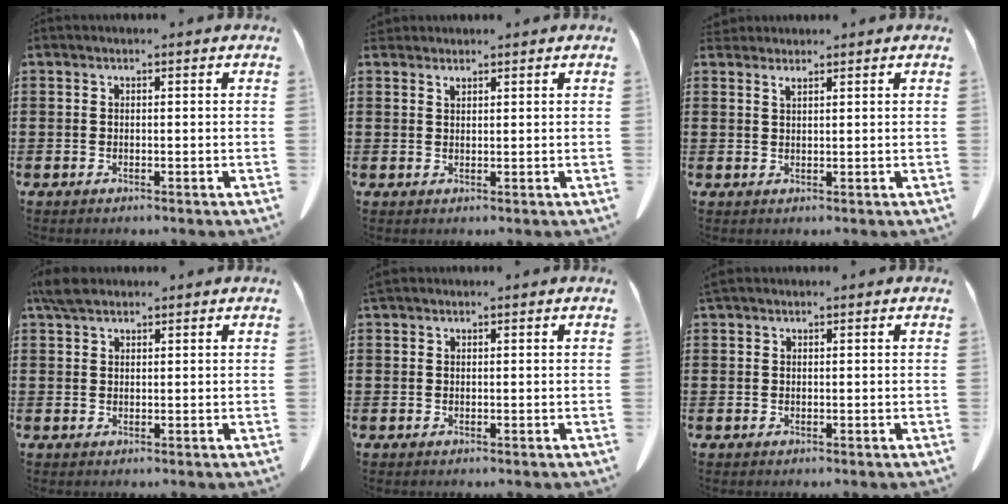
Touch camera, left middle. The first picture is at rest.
{"total": 1.2, "force": [1.1, 0.3, 0.3], "torque": [-0.010, -0.001, 0.022]}
{"total": 1.6, "force": [1.4, 0.2, 0.6], "torque": [-0.016, -0.001, 0.028]}
{"total": 3.2, "force": [2.5, 1.2, 1.7], "torque": [-0.040, 0.006, 0.048]}
{"total": 0.6, "force": [0.5, 0.2, 0.1], "torque": [-0.006, 0.000, 0.011]}
{"total": 0.5, "force": [0.5, 0.1, 0.2], "torque": [-0.006, 0.000, 0.010]}